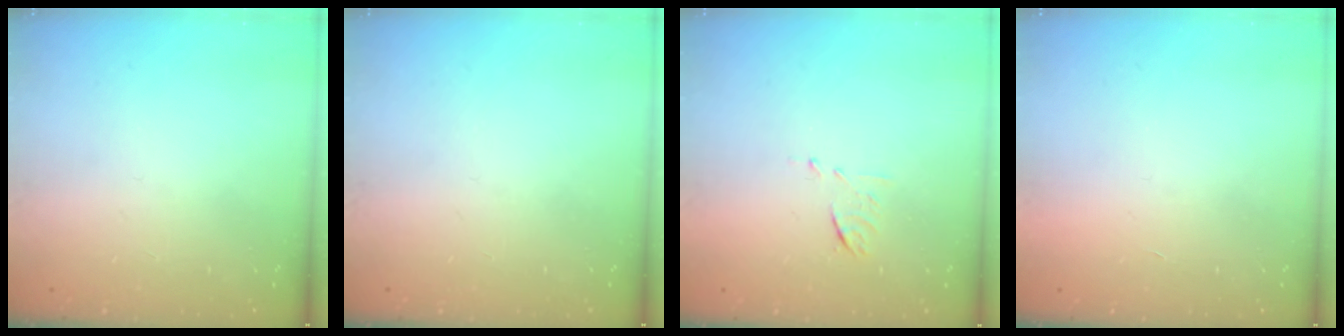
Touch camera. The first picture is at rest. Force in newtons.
{"total": 0.0}
{"total": 5.9, "press": 5.9, "slide": 0.5}
{"total": 1.8, "press": 1.8, "slide": 0.1}